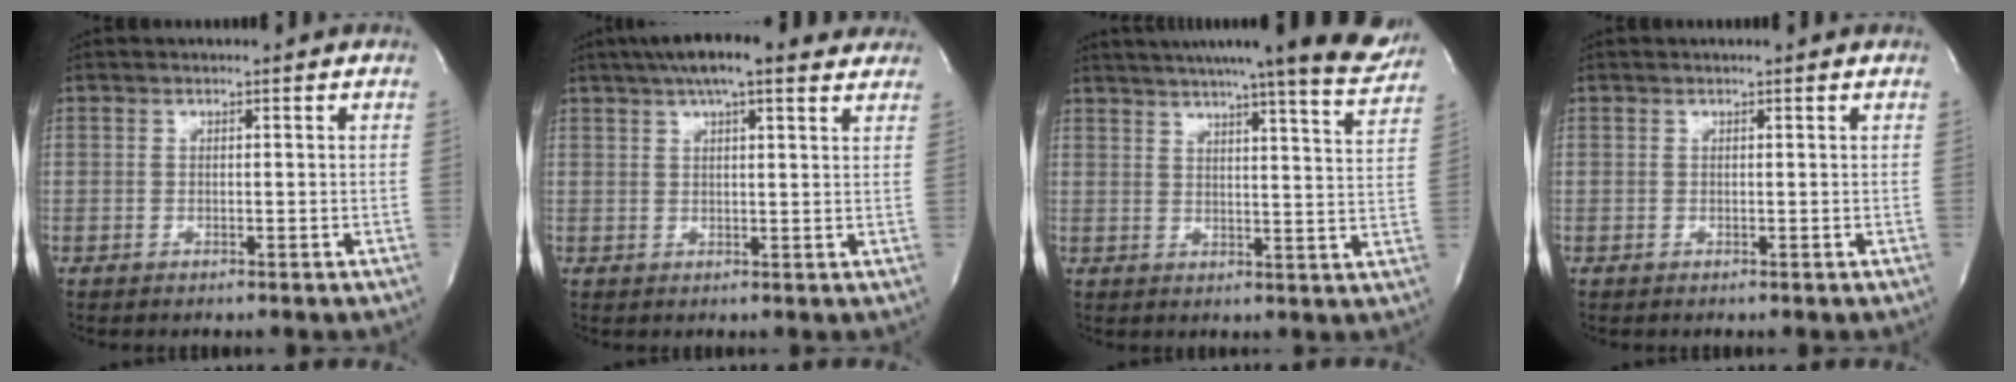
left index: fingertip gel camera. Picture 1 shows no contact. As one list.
[{"total": 12.2, "force": [9.5, 2.5, 7.3], "torque": [-0.117, 0.041, 0.131]}, {"total": 20.6, "force": [18.3, 0.4, 9.5], "torque": [-0.135, -0.037, 0.220]}, {"total": 0.6, "force": [0.6, -0.1, 0.2], "torque": [-0.007, 0.000, 0.009]}]